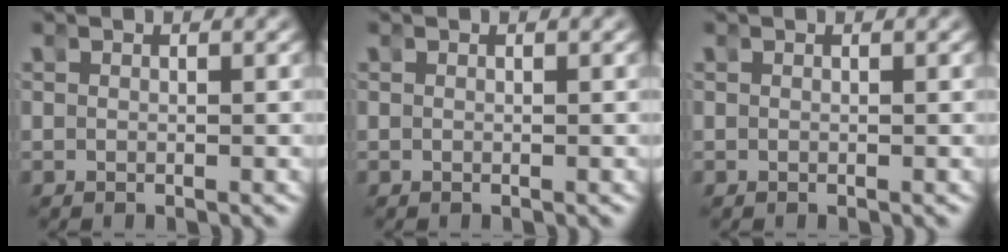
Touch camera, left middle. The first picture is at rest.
{"total": 0.0}
{"total": 0.0}